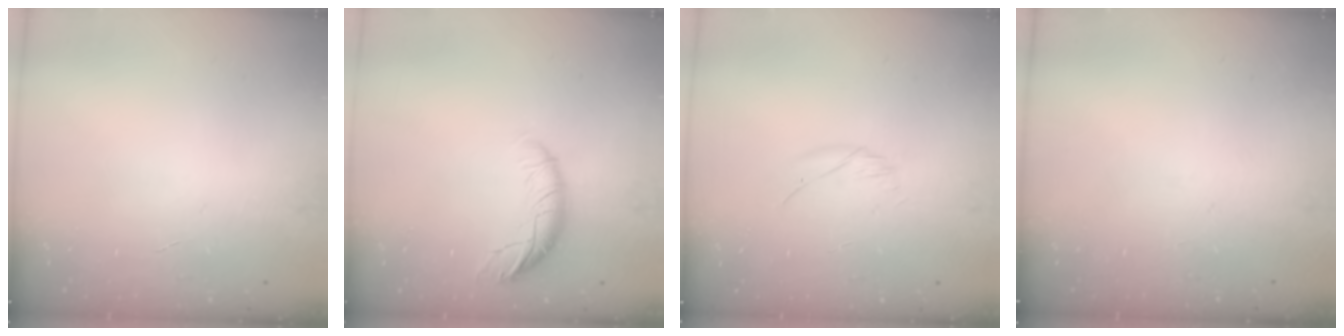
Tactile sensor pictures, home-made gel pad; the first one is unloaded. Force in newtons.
{"total": 9.7, "press": 9.6, "slide": 1.7}
{"total": 5.2, "press": 5.1, "slide": 1.0}
{"total": 0.0}